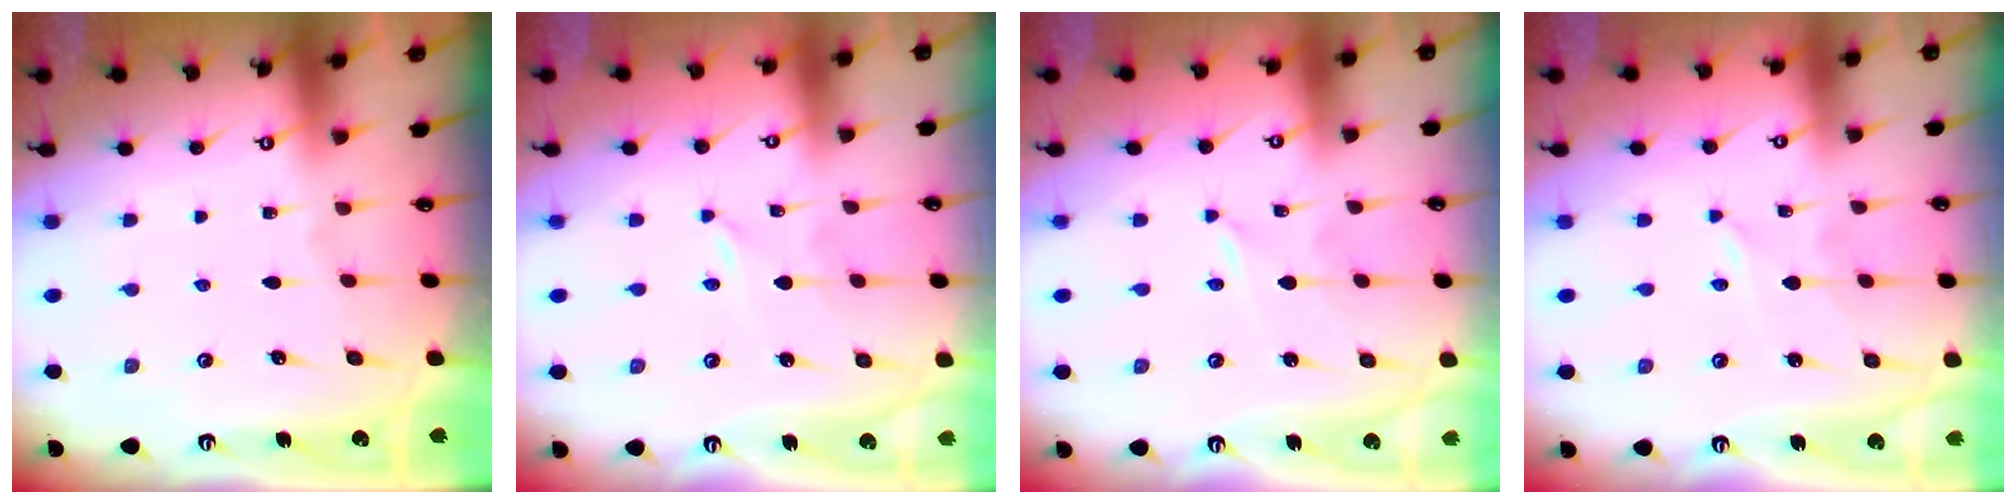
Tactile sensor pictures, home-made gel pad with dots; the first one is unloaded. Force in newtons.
{"total": 0.0}
{"total": 0.0}
{"total": 0.5, "press": 0.5, "slide": 0.1}